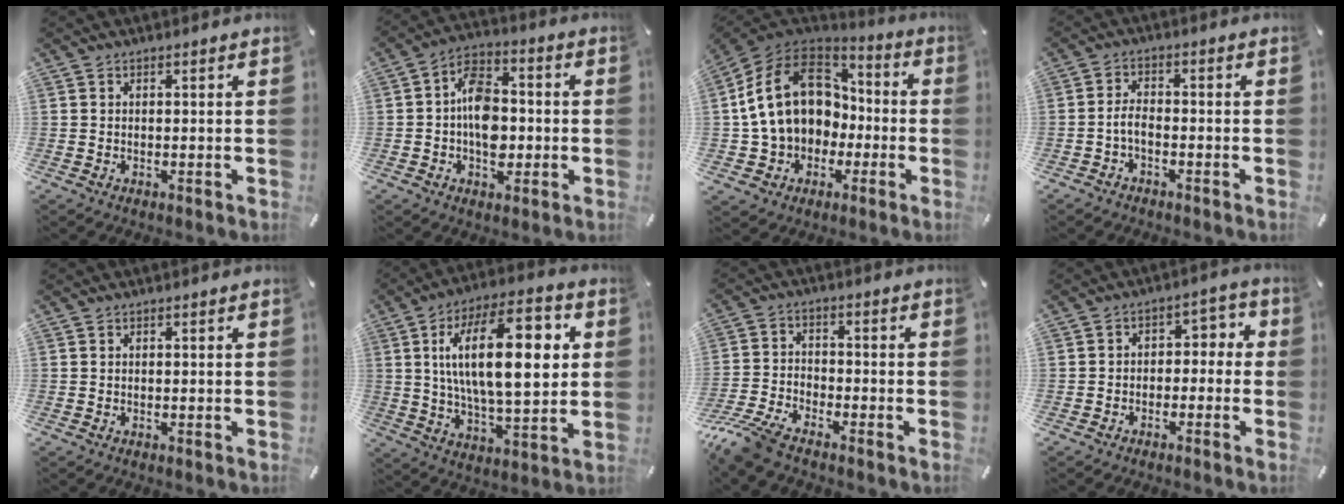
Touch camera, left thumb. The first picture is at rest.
{"total": 10.9, "force": [-1.5, 7.6, 7.8], "torque": [-0.135, 0.016, -0.023]}
{"total": 19.1, "force": [0.9, 15.7, 10.9], "torque": [-0.220, 0.016, 0.022]}
{"total": 3.6, "force": [-1.8, 1.8, 2.6], "torque": [-0.058, 0.008, -0.037]}
{"total": 0.0}
{"total": 23.5, "force": [5.3, 10.4, 20.4], "torque": [-0.350, 0.004, 0.076]}
{"total": 9.1, "force": [-7.8, 2.6, 4.0], "torque": [-0.092, 0.027, -0.154]}
{"total": 4.7, "force": [-2.6, 3.4, 1.8], "torque": [-0.022, 0.026, -0.055]}